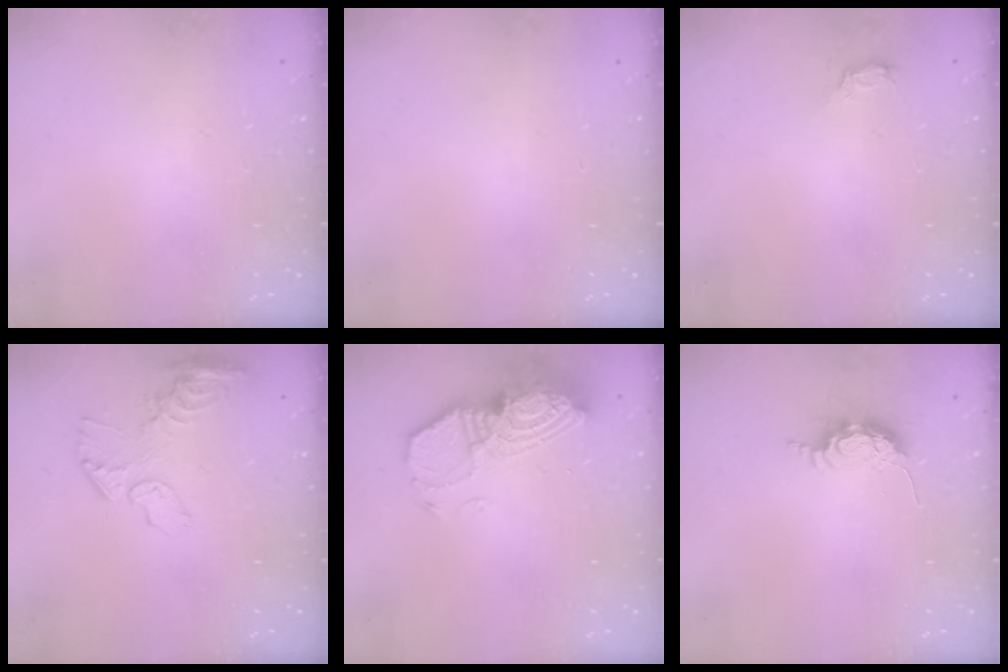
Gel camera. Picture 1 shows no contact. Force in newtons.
{"total": 0.0}
{"total": 4.7, "press": 4.5, "slide": 1.3}
{"total": 10.3, "press": 10.2, "slide": 1.1}
{"total": 14.0, "press": 14.0, "slide": 1.0}
{"total": 7.2, "press": 7.1, "slide": 0.5}